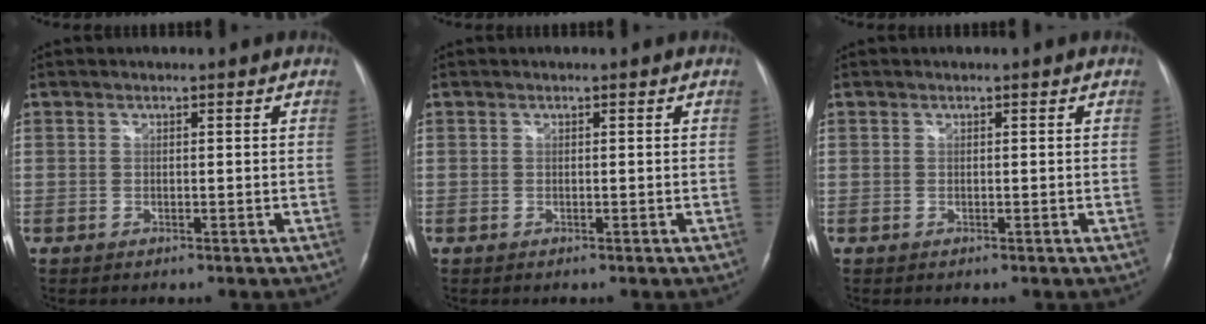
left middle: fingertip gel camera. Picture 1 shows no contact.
{"total": 0.0}
{"total": 0.0}